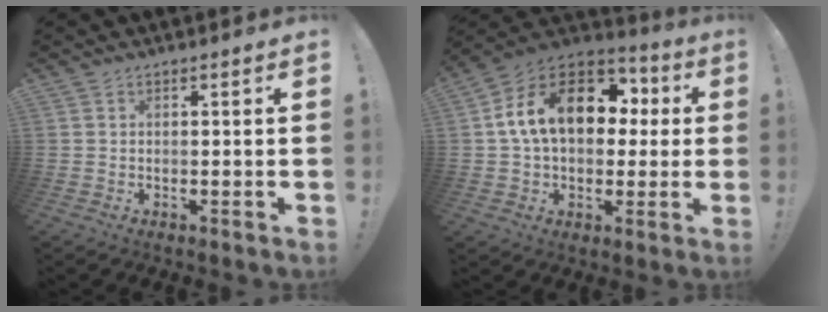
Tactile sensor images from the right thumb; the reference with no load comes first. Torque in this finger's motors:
{"motor_torque": [2.60, 2.41, 1.68, -0.17, 0.18]}